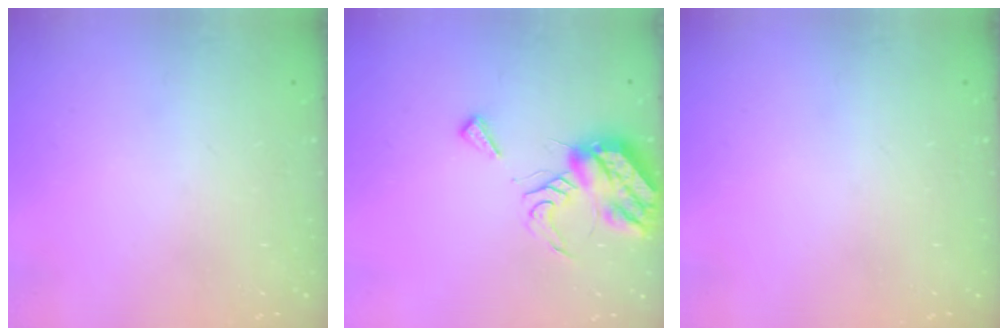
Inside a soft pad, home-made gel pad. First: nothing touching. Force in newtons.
{"total": 9.7, "press": 9.7, "slide": 1.1}
{"total": 0.0}